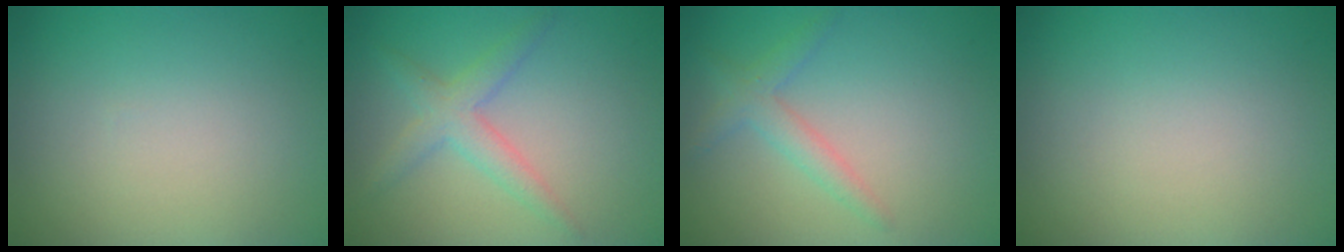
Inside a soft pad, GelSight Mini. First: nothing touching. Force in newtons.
{"total": 2.9, "press": 2.9, "slide": 0.1}
{"total": 2.2, "press": 2.2, "slide": 0.0}
{"total": 0.0}